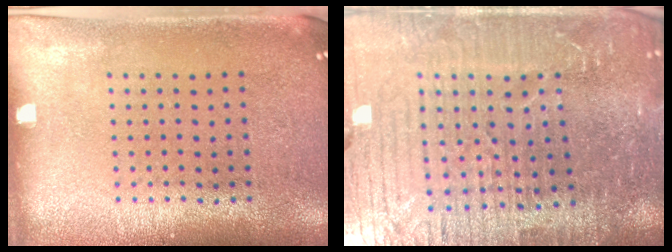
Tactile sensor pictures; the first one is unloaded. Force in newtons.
{"total": 6.6, "press": 5.8, "slide": 3.3}